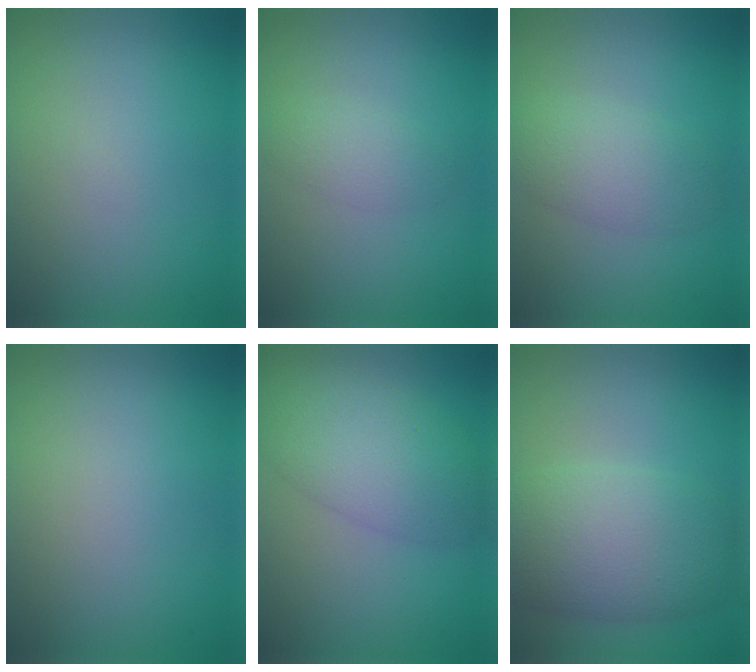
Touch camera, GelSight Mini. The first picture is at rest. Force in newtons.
{"total": 1.8, "press": 1.8, "slide": 0.1}
{"total": 3.4, "press": 3.4, "slide": 0.2}
{"total": 0.0}
{"total": 5.7, "press": 5.7, "slide": 0.2}
{"total": 8.3, "press": 8.3, "slide": 0.2}